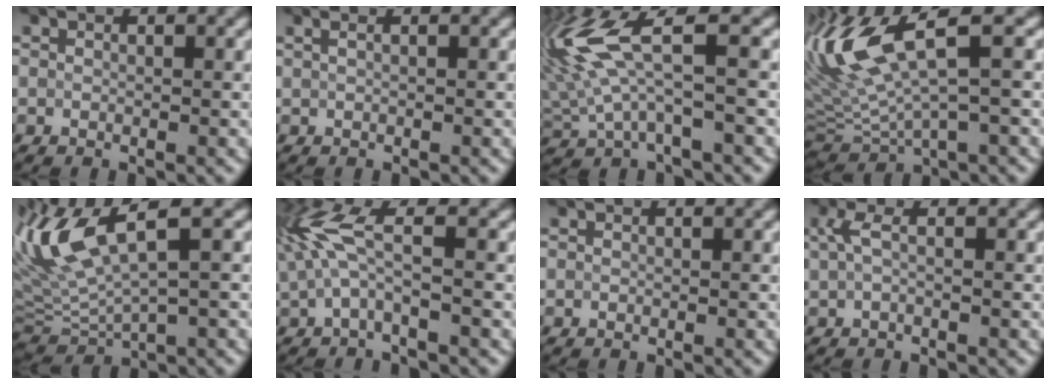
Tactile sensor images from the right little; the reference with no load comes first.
{"total": 1.5, "force": [0.7, 0.8, 1.1], "torque": [-0.011, 0.000, -0.004]}
{"total": 7.0, "force": [1.9, 2.0, 6.4], "torque": [-0.154, 0.004, 0.035]}
{"total": 10.1, "force": [2.9, 3.1, 9.1], "torque": [-0.203, 0.007, 0.056]}
{"total": 8.8, "force": [2.8, 2.7, 7.9], "torque": [-0.172, 0.009, 0.053]}
{"total": 4.1, "force": [0.7, 1.0, 3.9], "torque": [-0.097, 0.007, 0.010]}
{"total": 0.0}
{"total": 1.6, "force": [0.2, 0.3, 1.5], "torque": [-0.037, 0.000, 0.001]}